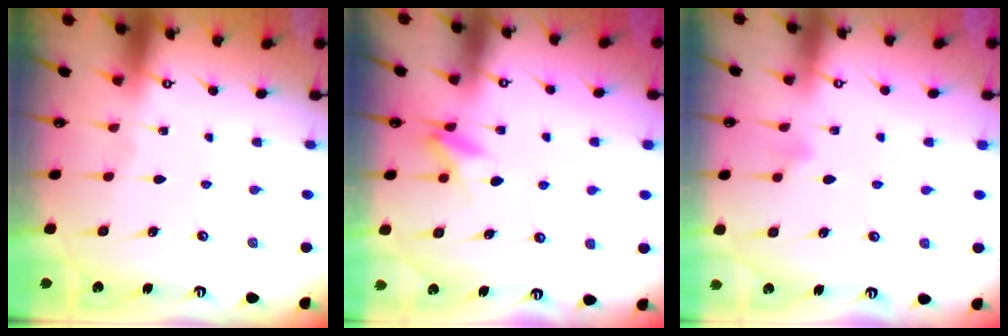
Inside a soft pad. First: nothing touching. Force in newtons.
{"total": 6.6, "press": 6.3, "slide": 1.9}
{"total": 6.7, "press": 6.5, "slide": 1.4}